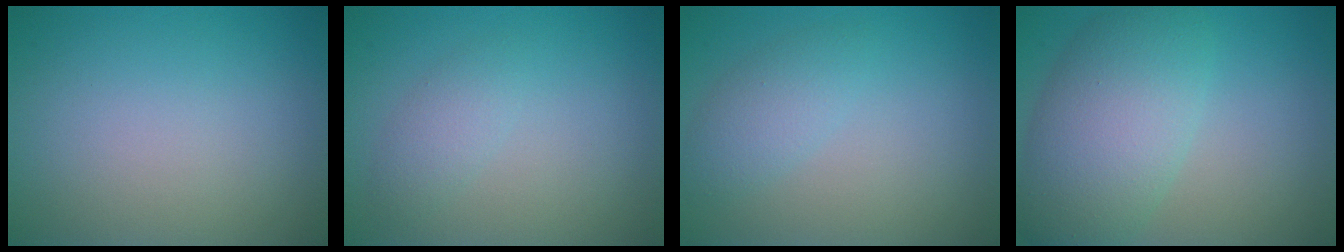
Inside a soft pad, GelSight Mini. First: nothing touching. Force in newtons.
{"total": 1.7, "press": 1.7, "slide": 0.0}
{"total": 2.3, "press": 2.3, "slide": 0.1}
{"total": 7.4, "press": 7.4, "slide": 0.3}